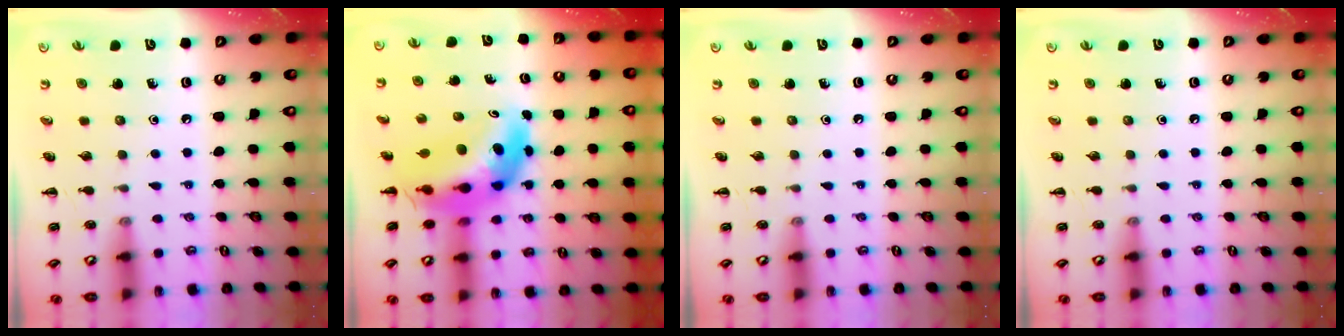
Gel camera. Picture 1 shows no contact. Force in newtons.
{"total": 9.2, "press": 8.7, "slide": 2.9}
{"total": 0.0}
{"total": 0.0}